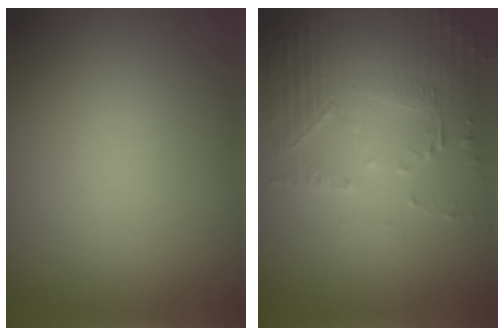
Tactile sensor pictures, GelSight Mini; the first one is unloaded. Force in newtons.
{"total": 5.7, "press": 3.7, "slide": 4.3}